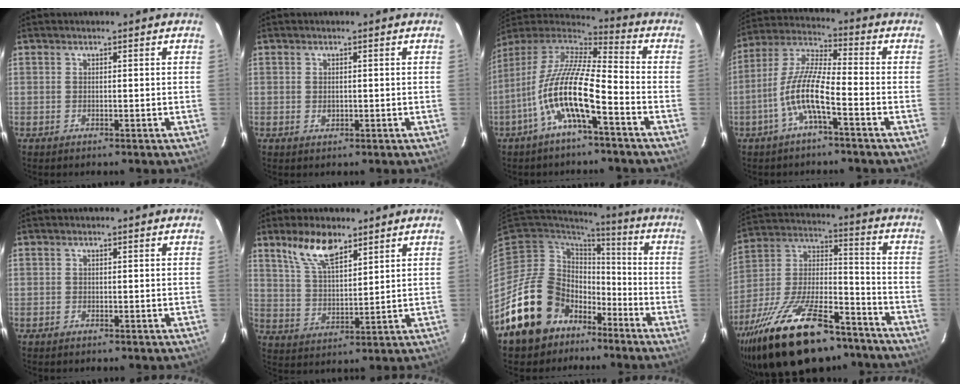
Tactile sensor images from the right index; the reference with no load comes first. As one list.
[{"total": 1.3, "force": [-0.2, 1.0, 0.7], "torque": [-0.012, 0.002, -0.002]}, {"total": 15.2, "force": [-6.0, 3.2, 13.5], "torque": [-0.253, -0.010, -0.122]}, {"total": 9.6, "force": [-4.2, 1.5, 8.6], "torque": [-0.192, 0.005, -0.084]}, {"total": 0.0}, {"total": 9.0, "force": [6.3, 3.3, 5.5], "torque": [-0.104, 0.009, 0.127]}, {"total": 17.0, "force": [-10.7, 12.4, 4.9], "torque": [-0.125, 0.027, -0.160]}, {"total": 29.6, "force": [-20.7, 11.3, 17.9], "torque": [-0.342, -0.011, -0.322]}]